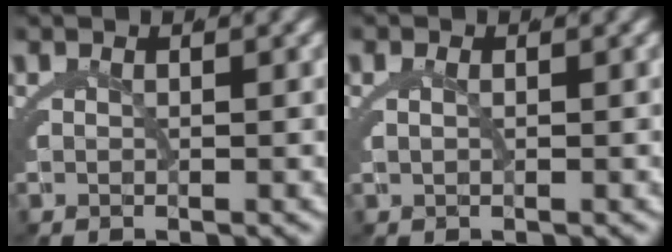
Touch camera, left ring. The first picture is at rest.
{"total": 0.9, "force": [0.2, 0.6, 0.7], "torque": [-0.015, 0.007, 0.000]}